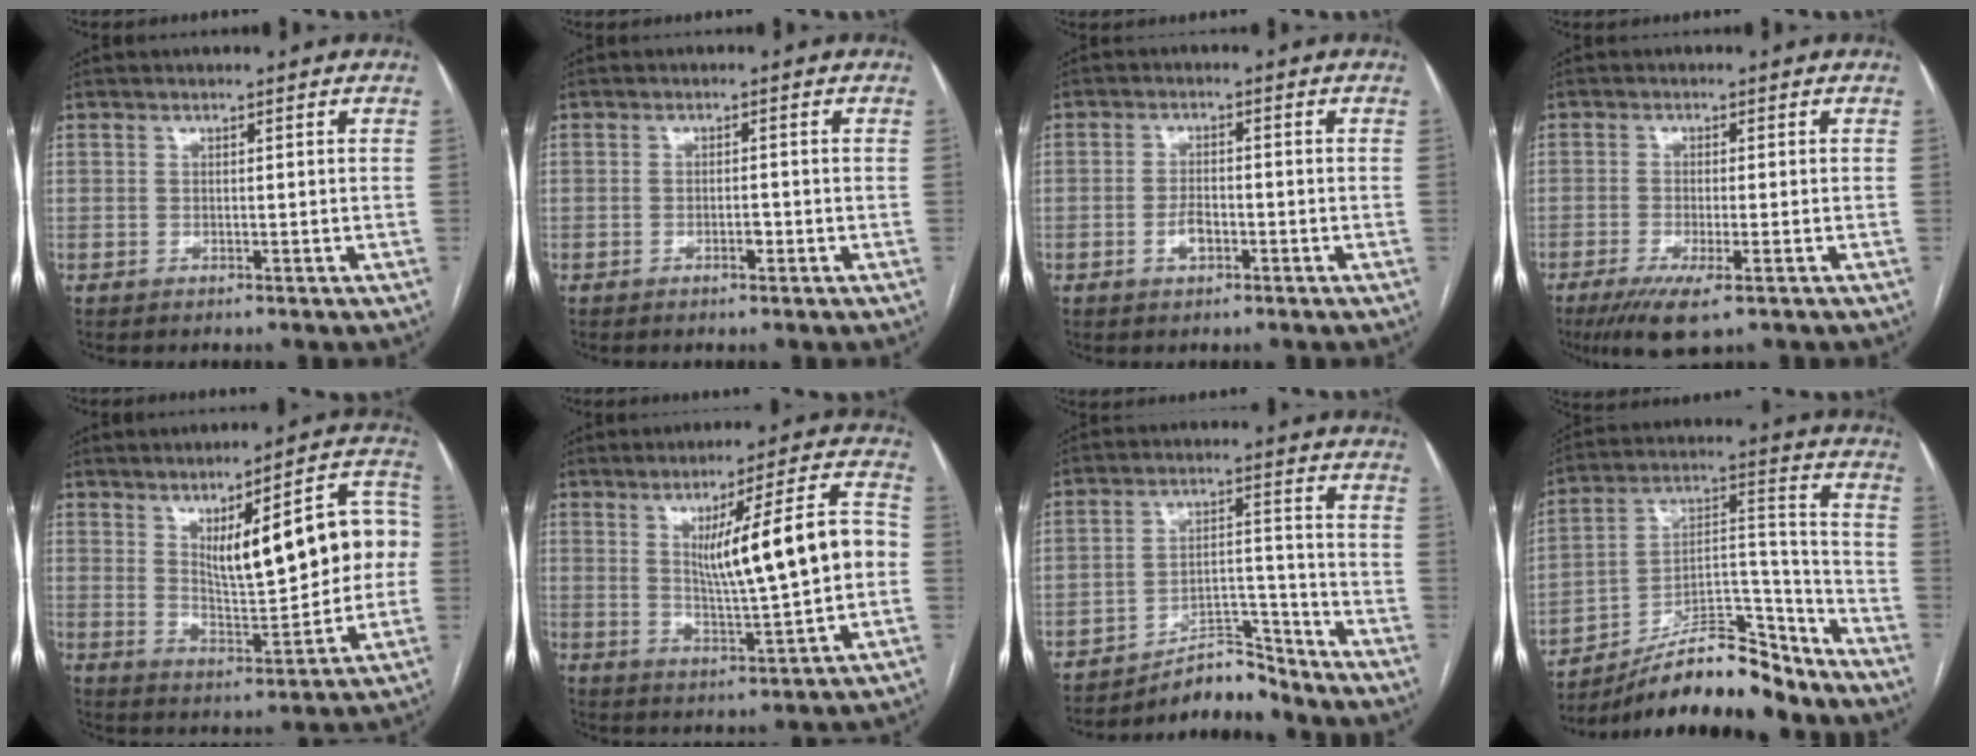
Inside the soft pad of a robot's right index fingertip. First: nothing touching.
{"total": 1.3, "force": [-0.7, 0.4, 1.1], "torque": [-0.019, 0.001, -0.011]}
{"total": 2.9, "force": [-1.3, 1.3, 2.2], "torque": [-0.042, 0.004, -0.022]}
{"total": 6.5, "force": [-3.7, 0.8, 5.2], "torque": [-0.092, -0.018, -0.061]}
{"total": 16.2, "force": [2.7, 4.4, 15.3], "torque": [-0.208, 0.027, 0.050]}
{"total": 14.2, "force": [1.2, 1.0, 14.1], "torque": [-0.213, 0.015, 0.026]}
{"total": 6.8, "force": [-6.6, 1.3, 0.4], "torque": [0.000, 0.043, -0.109]}
{"total": 18.2, "force": [-15.8, 3.9, 8.1], "torque": [-0.140, 0.040, -0.266]}